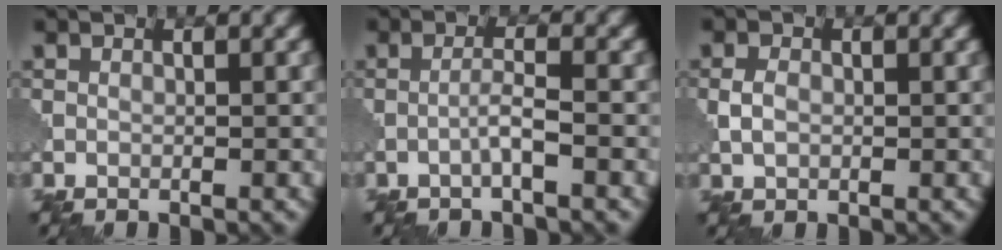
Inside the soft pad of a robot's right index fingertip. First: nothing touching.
{"total": 1.9, "force": [-0.9, 0.0, 1.7], "torque": [-0.032, 0.011, -0.023]}
{"total": 1.9, "force": [0.0, 1.4, 1.2], "torque": [-0.027, 0.002, 0.000]}